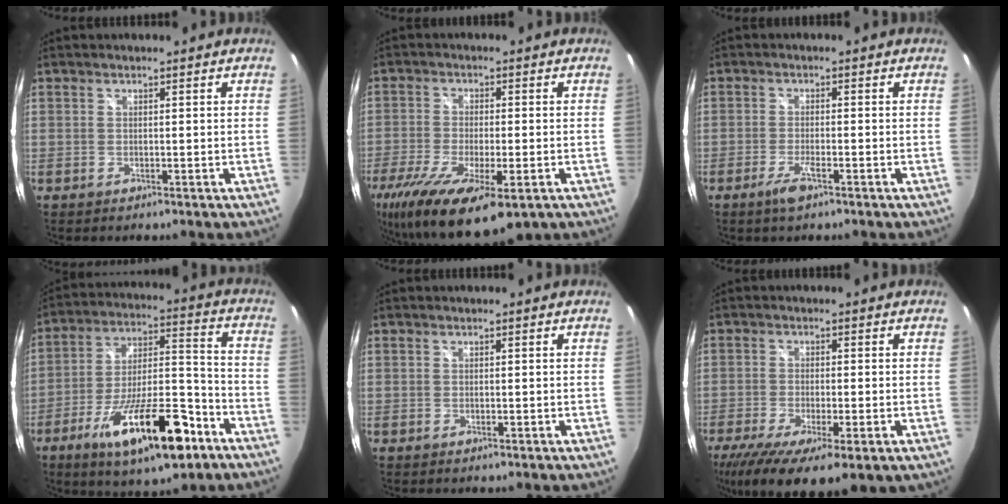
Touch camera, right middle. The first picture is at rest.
{"total": 17.8, "force": [-10.2, 5.6, 13.5], "torque": [-0.275, -0.072, -0.165]}
{"total": 3.4, "force": [-2.3, 0.6, 2.5], "torque": [-0.060, -0.007, -0.044]}
{"total": 21.2, "force": [-11.8, 6.5, 16.3], "torque": [-0.278, -0.013, -0.188]}
{"total": 0.0}
{"total": 14.3, "force": [-7.9, 4.0, 11.1], "torque": [-0.218, -0.058, -0.122]}